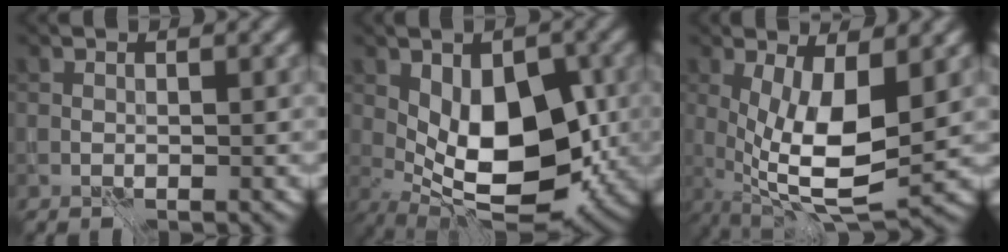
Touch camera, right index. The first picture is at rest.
{"total": 10.5, "force": [-0.7, 5.5, 8.9], "torque": [-0.133, -0.007, -0.012]}
{"total": 8.6, "force": [-0.2, 3.0, 8.0], "torque": [-0.149, -0.017, -0.002]}